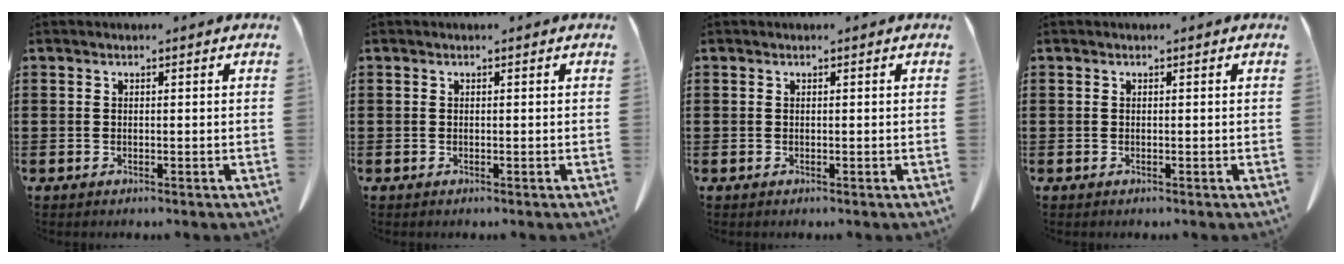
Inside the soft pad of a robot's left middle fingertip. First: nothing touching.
{"total": 0.0}
{"total": 0.0}
{"total": 0.0}